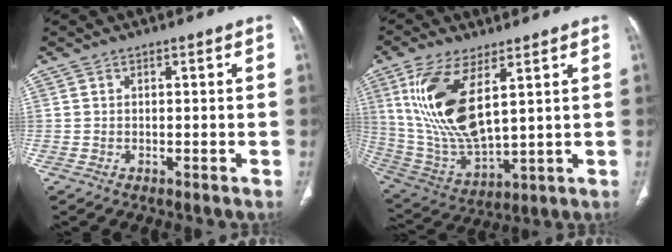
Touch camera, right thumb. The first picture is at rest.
{"total": 17.3, "force": [6.0, 7.1, 14.6], "torque": [-0.296, -0.029, 0.131]}